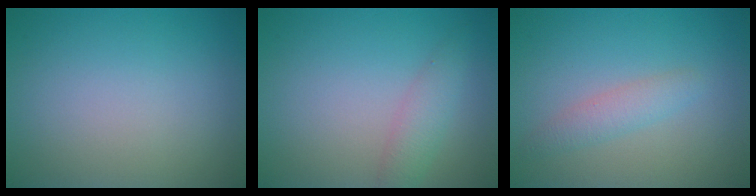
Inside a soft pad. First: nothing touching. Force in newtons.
{"total": 2.2, "press": 2.2, "slide": 0.1}
{"total": 1.9, "press": 1.9, "slide": 0.1}